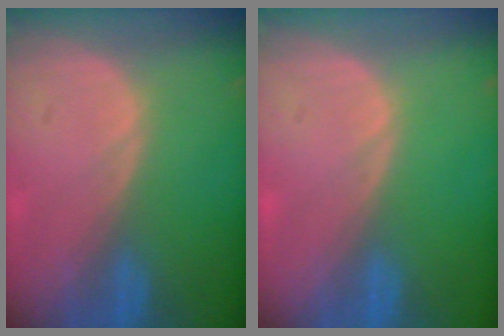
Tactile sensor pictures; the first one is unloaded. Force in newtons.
{"total": 0.0}